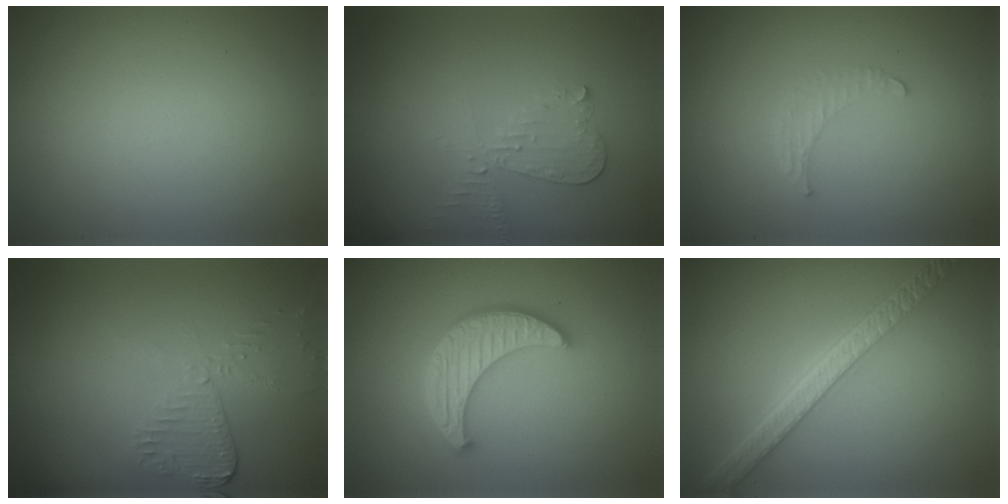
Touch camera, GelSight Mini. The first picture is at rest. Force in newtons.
{"total": 2.1, "press": 2.1, "slide": 0.1}
{"total": 1.1, "press": 1.1, "slide": 0.3}
{"total": 2.6, "press": 2.3, "slide": 1.2}
{"total": 4.8, "press": 4.0, "slide": 2.7}
{"total": 5.4, "press": 4.2, "slide": 3.5}